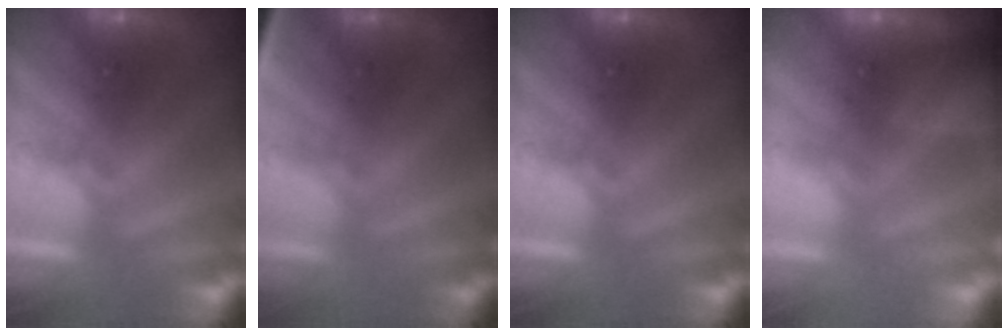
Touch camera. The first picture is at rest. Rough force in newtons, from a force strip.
{"total": 2.7}
{"total": 0.0}
{"total": 7.0}